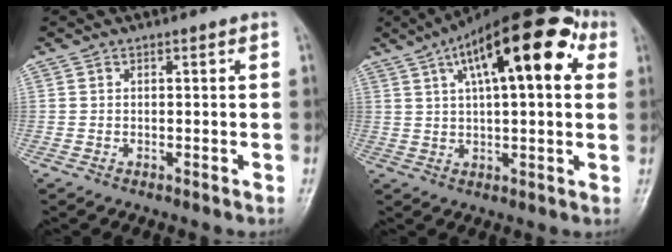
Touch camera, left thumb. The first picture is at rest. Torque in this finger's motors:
{"motor_torque": [0.79, 0.85, 2.04, -0.73, 0.17]}